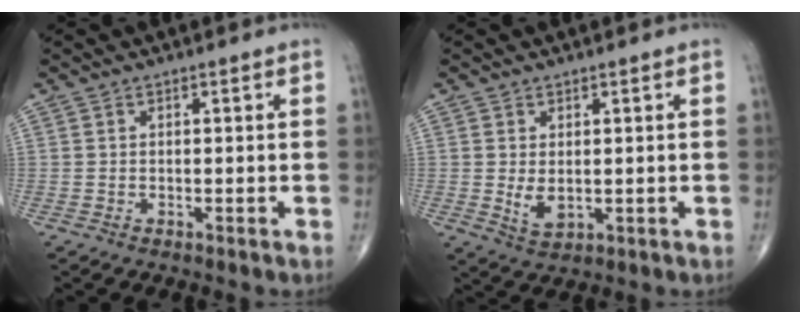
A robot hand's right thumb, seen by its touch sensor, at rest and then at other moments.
{"total": 3.6, "force": [0.1, 2.2, 2.9], "torque": [-0.048, -0.010, 0.011]}